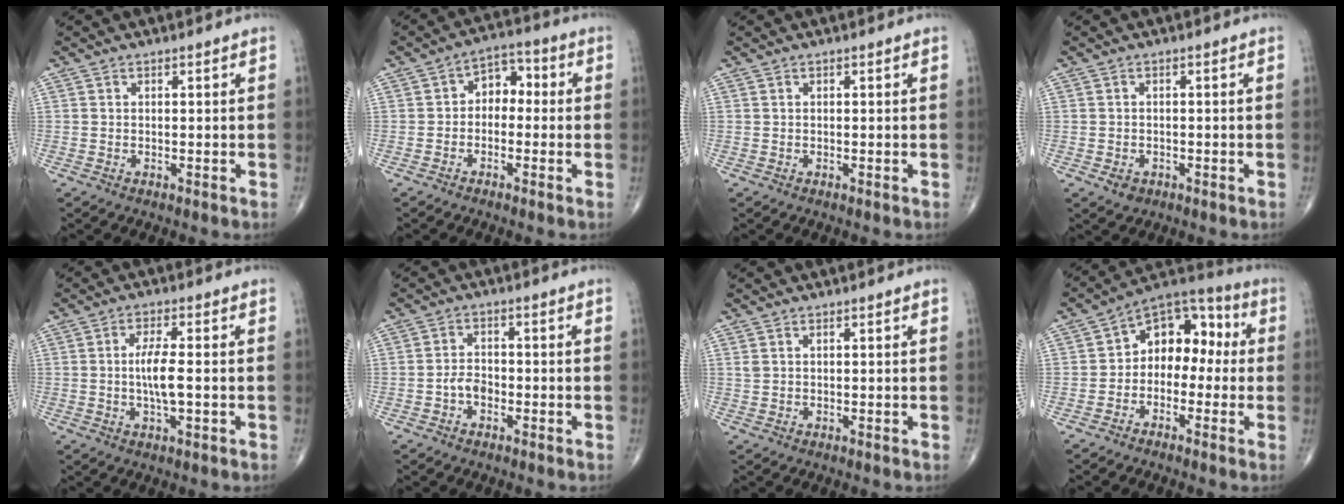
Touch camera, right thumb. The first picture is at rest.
{"total": 5.8, "force": [-0.5, 4.2, 4.0], "torque": [-0.030, 0.030, -0.025]}
{"total": 0.0}
{"total": 2.2, "force": [-0.9, 1.7, 1.0], "torque": [-0.009, 0.003, -0.009]}
{"total": 5.8, "force": [-0.3, 1.5, 5.6], "torque": [-0.113, -0.001, -0.009]}
{"total": 3.1, "force": [-1.3, 2.1, 1.9], "torque": [-0.023, 0.013, -0.029]}
{"total": 1.0, "force": [0.5, 0.6, 0.7], "torque": [-0.015, 0.007, 0.015]}
{"total": 11.3, "force": [-0.2, 7.9, 8.1], "torque": [-0.075, 0.047, -0.026]}